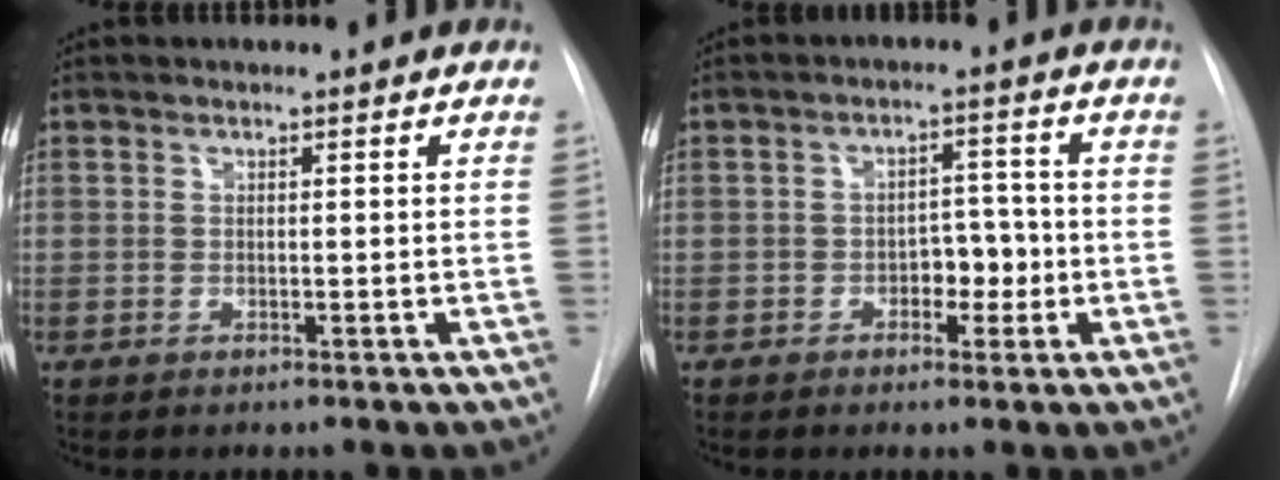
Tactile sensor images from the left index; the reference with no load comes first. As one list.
[{"total": 4.3, "force": [-1.3, 2.6, 3.1], "torque": [-0.036, 0.010, -0.019]}]